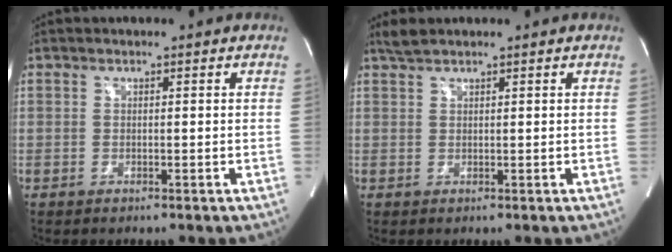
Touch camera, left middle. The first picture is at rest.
{"total": 1.7, "force": [1.6, 0.1, 0.6], "torque": [-0.020, 0.011, 0.037]}